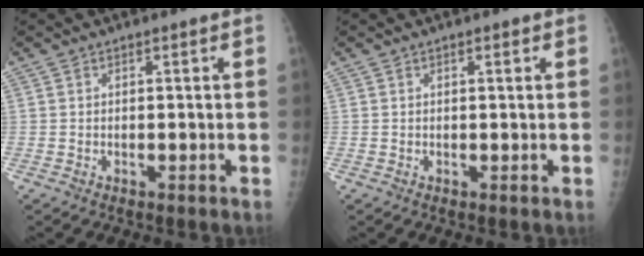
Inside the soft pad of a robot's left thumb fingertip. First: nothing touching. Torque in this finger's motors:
{"motor_torque": [-0.02, 0.11, -0.18, -0.07, -0.01]}